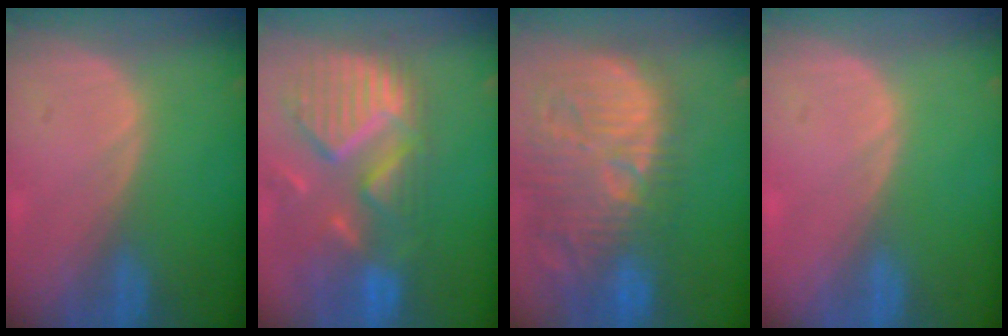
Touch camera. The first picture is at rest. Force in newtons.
{"total": 12.9, "press": 10.9, "slide": 7.0}
{"total": 15.1, "press": 13.2, "slide": 7.4}
{"total": 0.0}